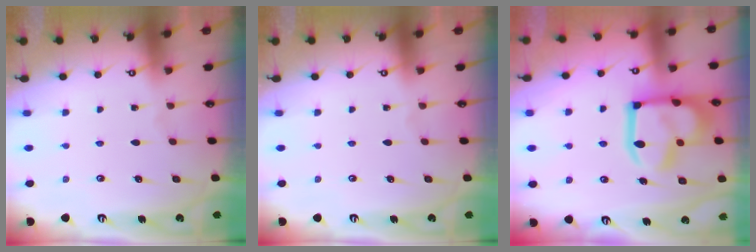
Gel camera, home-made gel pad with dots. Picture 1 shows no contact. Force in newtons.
{"total": 0.0}
{"total": 13.5, "press": 13.4, "slide": 1.7}